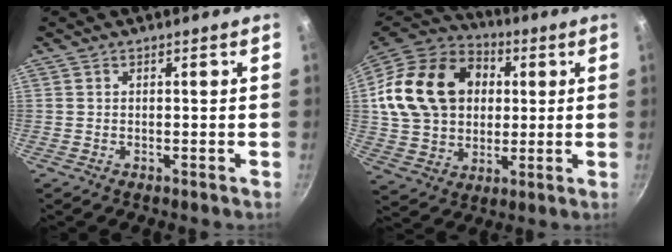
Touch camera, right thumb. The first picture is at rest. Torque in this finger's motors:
{"motor_torque": [0.79, 1.96, 0.91, -0.43, 0.36]}